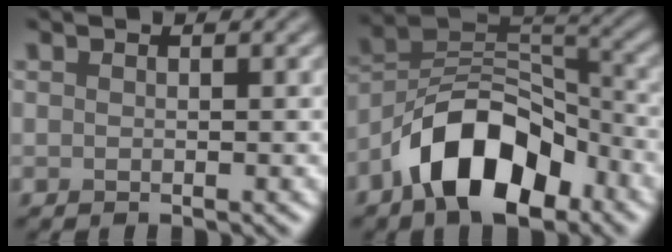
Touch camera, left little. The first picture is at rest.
{"total": 10.1, "force": [-5.8, 5.3, 6.4], "torque": [-0.100, 0.017, -0.114]}